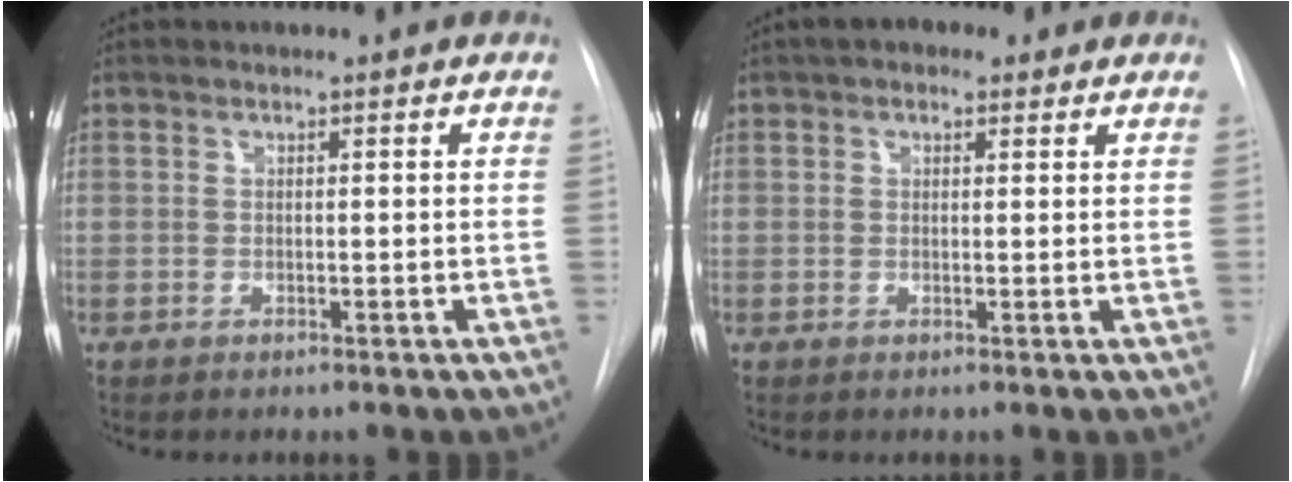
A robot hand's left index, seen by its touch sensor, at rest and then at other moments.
{"total": 3.5, "force": [2.2, 2.0, 1.9], "torque": [-0.030, 0.019, 0.029]}